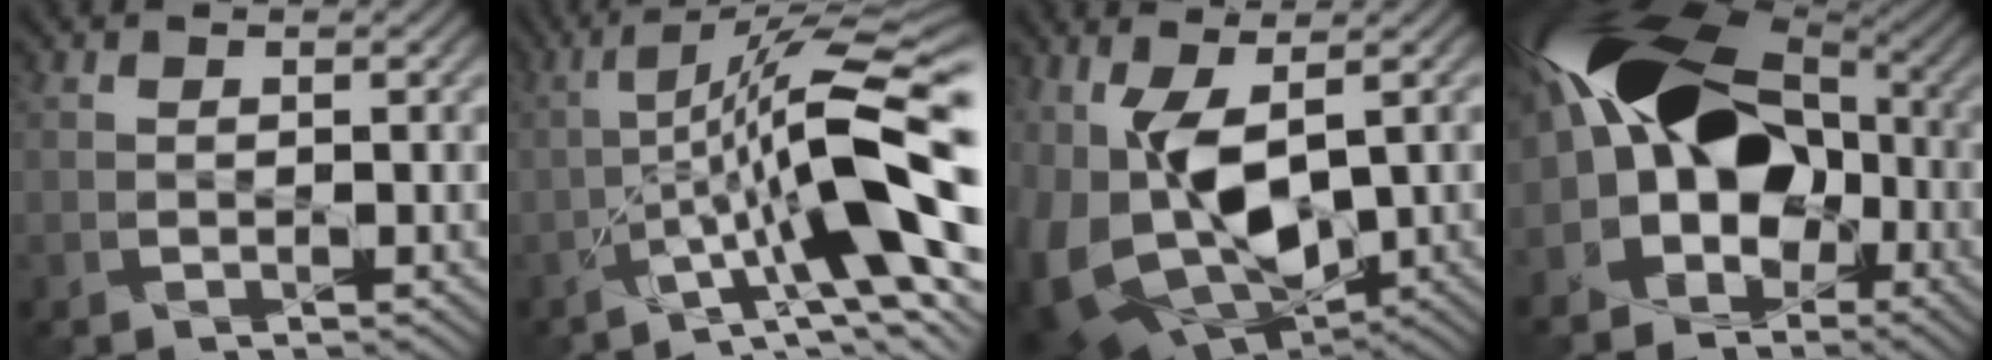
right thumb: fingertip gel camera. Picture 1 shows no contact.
{"total": 14.2, "force": [-2.7, 3.5, 13.5], "torque": [-0.217, 0.012, -0.048]}
{"total": 13.0, "force": [-0.9, 7.3, 10.7], "torque": [-0.252, -0.033, 0.000]}
{"total": 15.9, "force": [-0.8, 11.3, 11.2], "torque": [-0.192, 0.007, -0.026]}